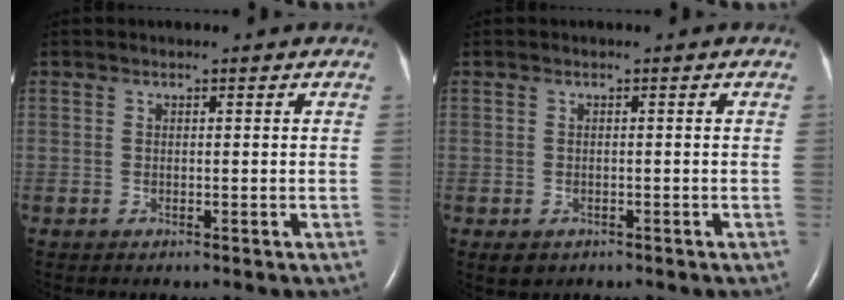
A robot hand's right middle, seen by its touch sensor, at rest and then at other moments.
{"total": 2.1, "force": [-1.2, 1.5, 0.8], "torque": [-0.011, -0.001, -0.008]}